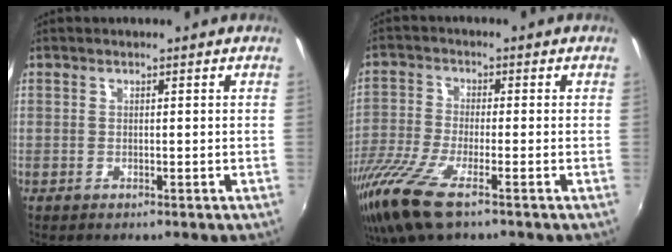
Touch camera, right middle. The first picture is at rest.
{"total": 11.5, "force": [-7.5, 2.3, 8.4], "torque": [-0.197, -0.042, -0.150]}